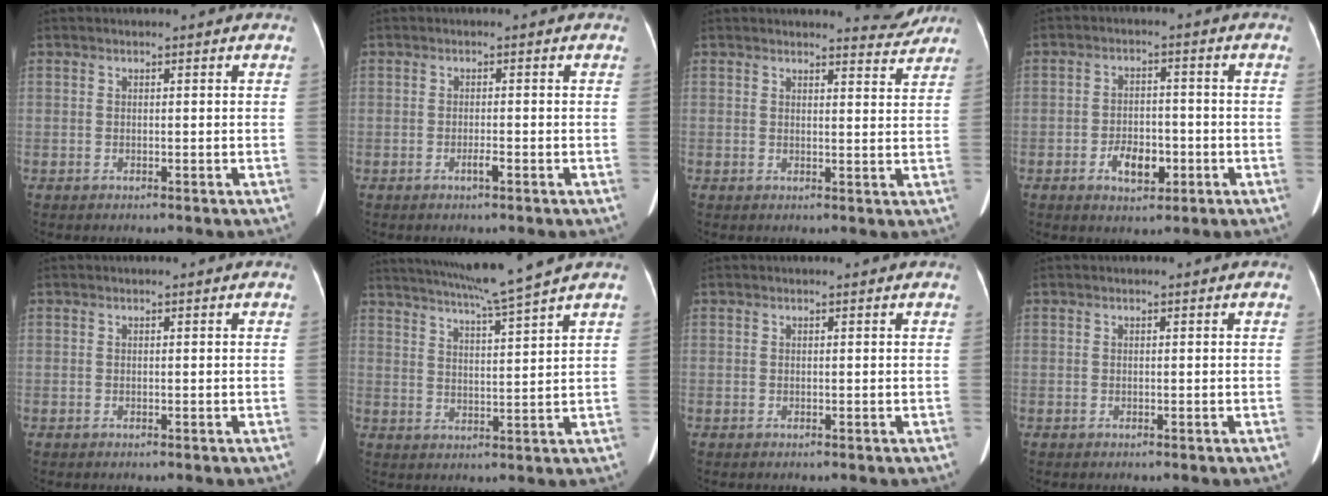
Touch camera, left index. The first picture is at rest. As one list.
[{"total": 1.2, "force": [-0.7, 0.0, 0.9], "torque": [-0.021, -0.001, -0.013]}, {"total": 3.9, "force": [3.9, 0.3, 0.0], "torque": [-0.003, -0.022, 0.037]}, {"total": 5.4, "force": [-2.3, 3.0, 3.9], "torque": [-0.069, 0.004, -0.034]}, {"total": 0.0}, {"total": 11.1, "force": [9.5, -2.3, 5.2], "torque": [-0.091, -0.011, 0.150]}, {"total": 0.9, "force": [0.8, 0.0, 0.2], "torque": [-0.008, 0.004, 0.009]}, {"total": 0.0}]